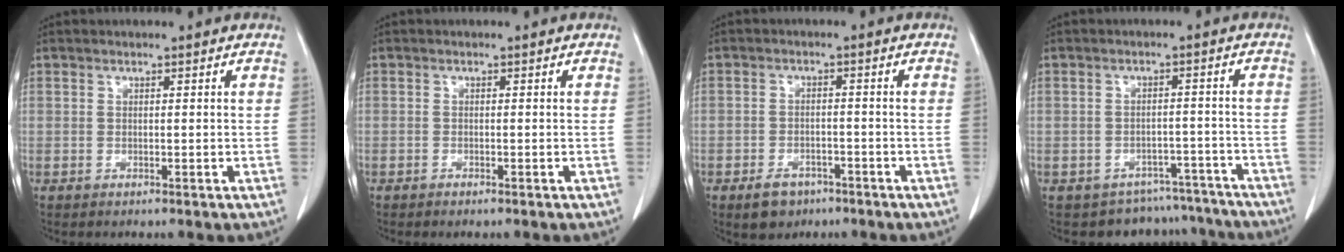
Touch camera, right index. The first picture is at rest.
{"total": 0.7, "force": [-0.5, 0.1, 0.4], "torque": [-0.010, -0.002, -0.008]}
{"total": 4.5, "force": [-3.0, 2.9, 1.8], "torque": [-0.034, 0.003, -0.041]}
{"total": 9.6, "force": [-8.4, 4.6, -0.2], "torque": [0.023, 0.035, -0.092]}